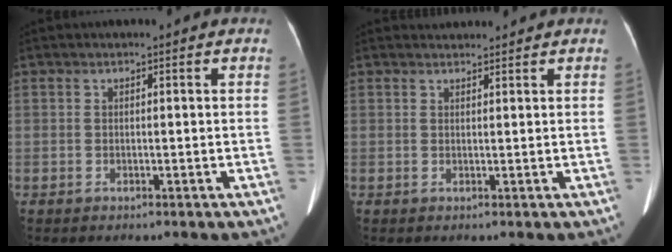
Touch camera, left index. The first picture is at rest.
{"total": 1.6, "force": [1.6, 0.2, -0.2], "torque": [-0.006, 0.013, 0.030]}